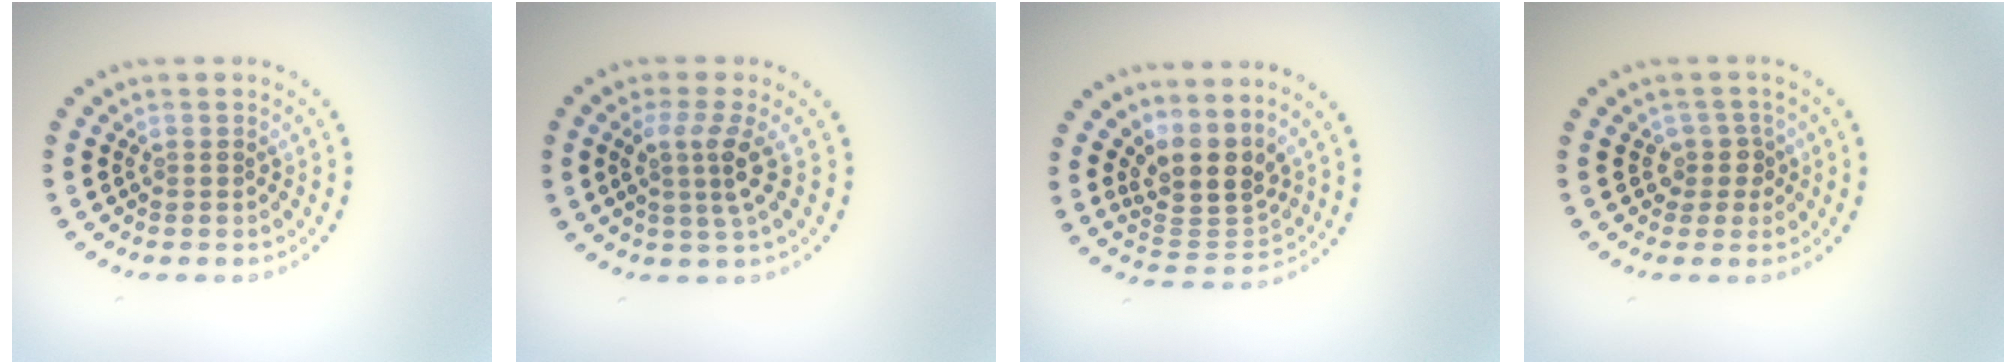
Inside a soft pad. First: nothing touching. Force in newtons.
{"total": 3.0, "press": 2.2, "slide": 2.0}
{"total": 4.3, "press": 3.4, "slide": 2.7}
{"total": 1.9, "press": 1.3, "slide": 1.4}